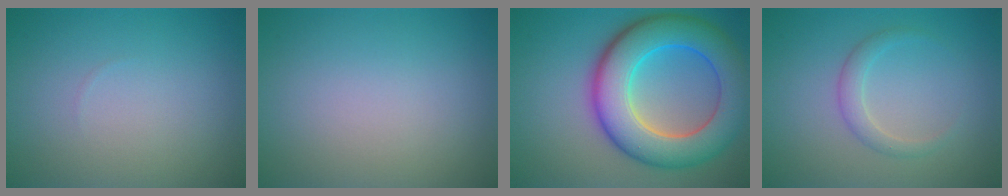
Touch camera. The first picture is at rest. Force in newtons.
{"total": 0.0}
{"total": 10.4, "press": 10.4, "slide": 0.3}
{"total": 1.7, "press": 1.7, "slide": 0.1}